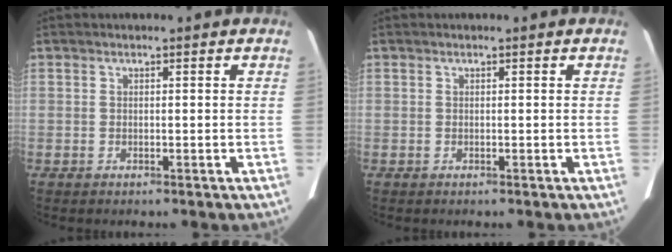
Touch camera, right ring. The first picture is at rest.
{"total": 0.0}